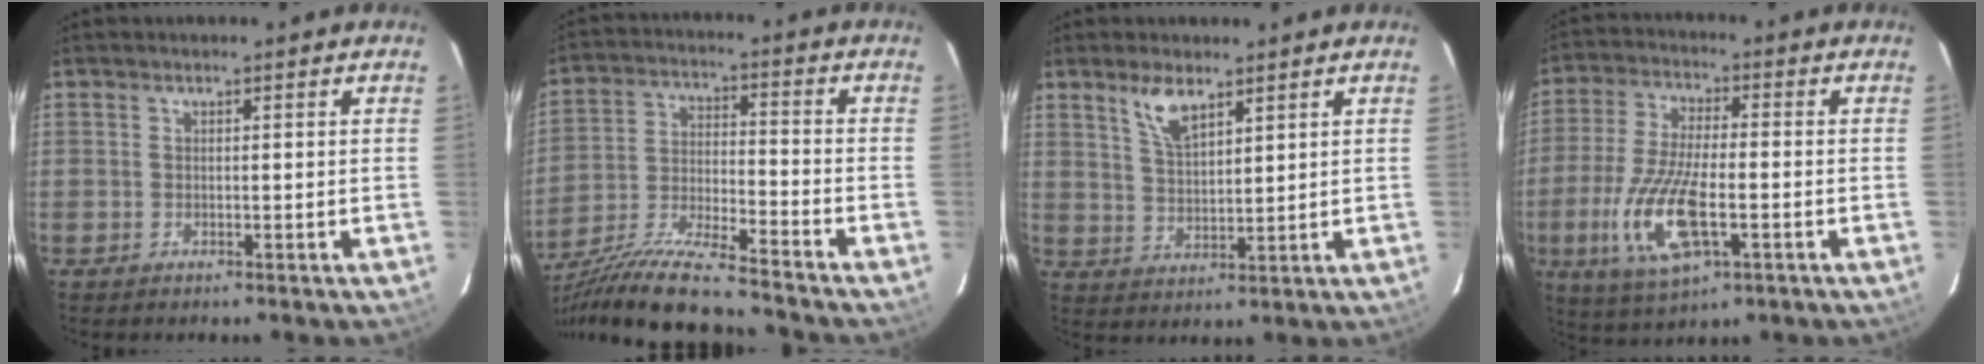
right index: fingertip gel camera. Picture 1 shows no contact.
{"total": 18.6, "force": [-16.1, 0.7, 9.2], "torque": [-0.187, -0.046, -0.284]}
{"total": 6.0, "force": [4.1, 2.2, 3.8], "torque": [-0.072, 0.001, 0.084]}
{"total": 14.4, "force": [-4.4, 5.2, 12.7], "torque": [-0.271, -0.017, -0.080]}